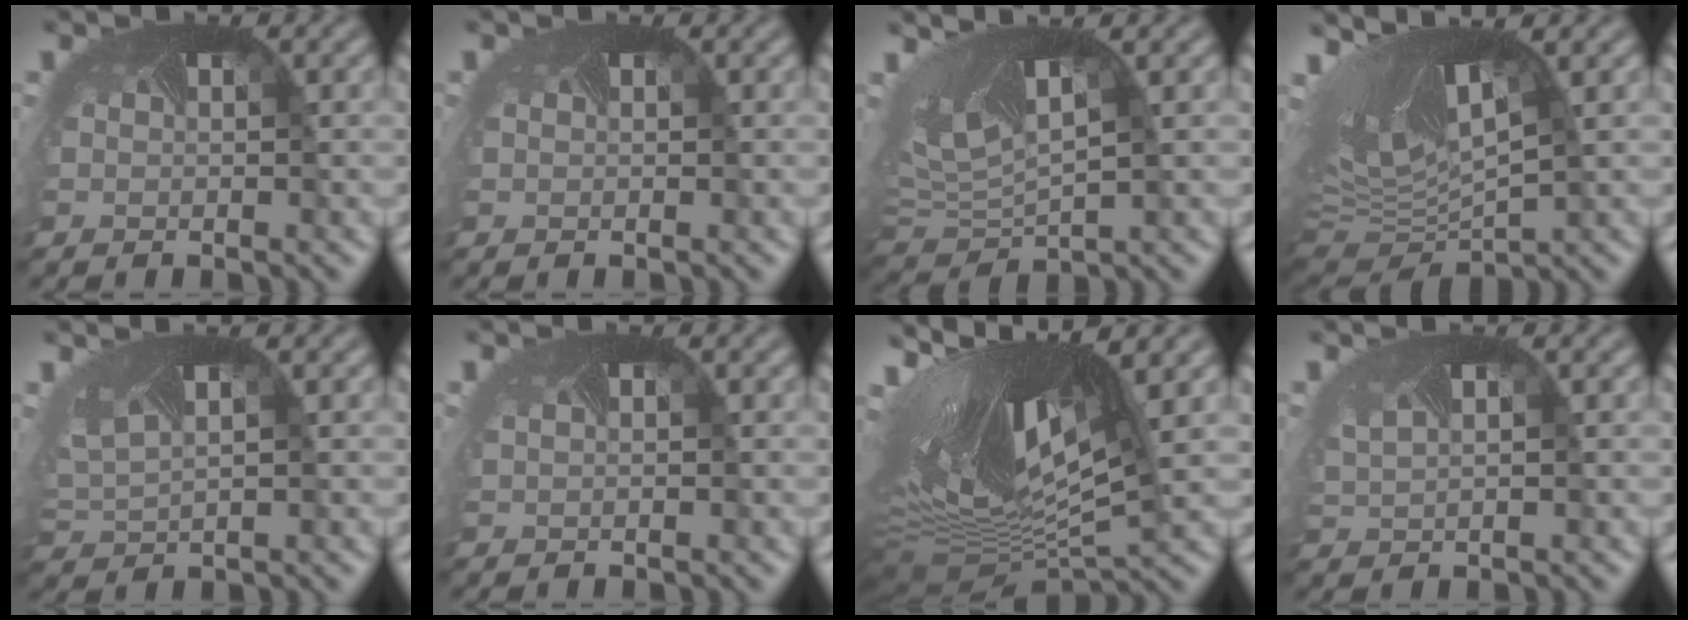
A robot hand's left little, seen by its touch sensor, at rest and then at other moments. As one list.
[{"total": 0.0}, {"total": 6.9, "force": [1.8, 3.5, 5.6], "torque": [-0.127, -0.011, 0.041]}, {"total": 12.7, "force": [3.7, 6.1, 10.5], "torque": [-0.229, 0.012, 0.090]}, {"total": 3.5, "force": [1.7, 1.7, 2.5], "torque": [-0.066, 0.007, 0.046]}, {"total": 0.9, "force": [0.5, 0.6, 0.5], "torque": [-0.013, 0.003, 0.006]}, {"total": 15.9, "force": [2.5, 7.2, 14.0], "torque": [-0.271, -0.009, 0.053]}, {"total": 1.5, "force": [1.1, 0.7, 0.7], "torque": [-0.040, -0.003, 0.036]}]